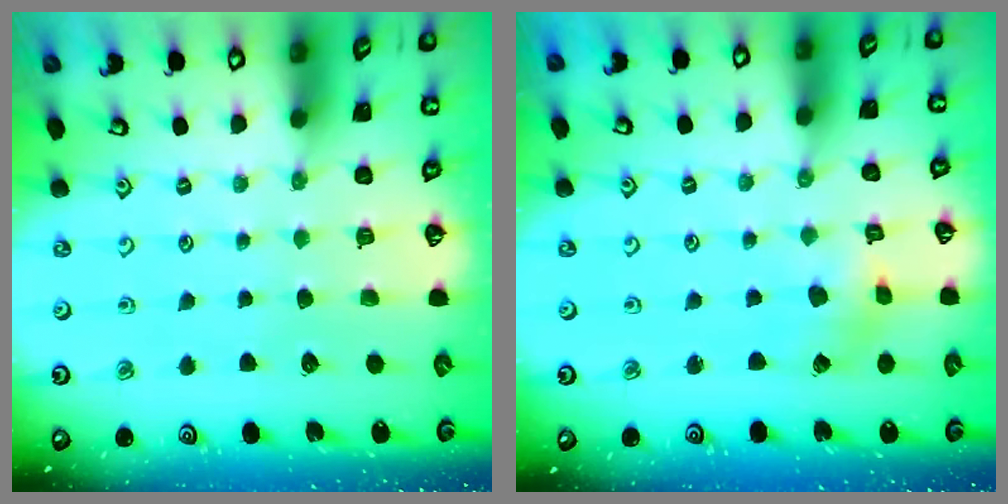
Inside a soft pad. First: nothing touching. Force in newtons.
{"total": 2.5, "press": 2.5, "slide": 0.4}